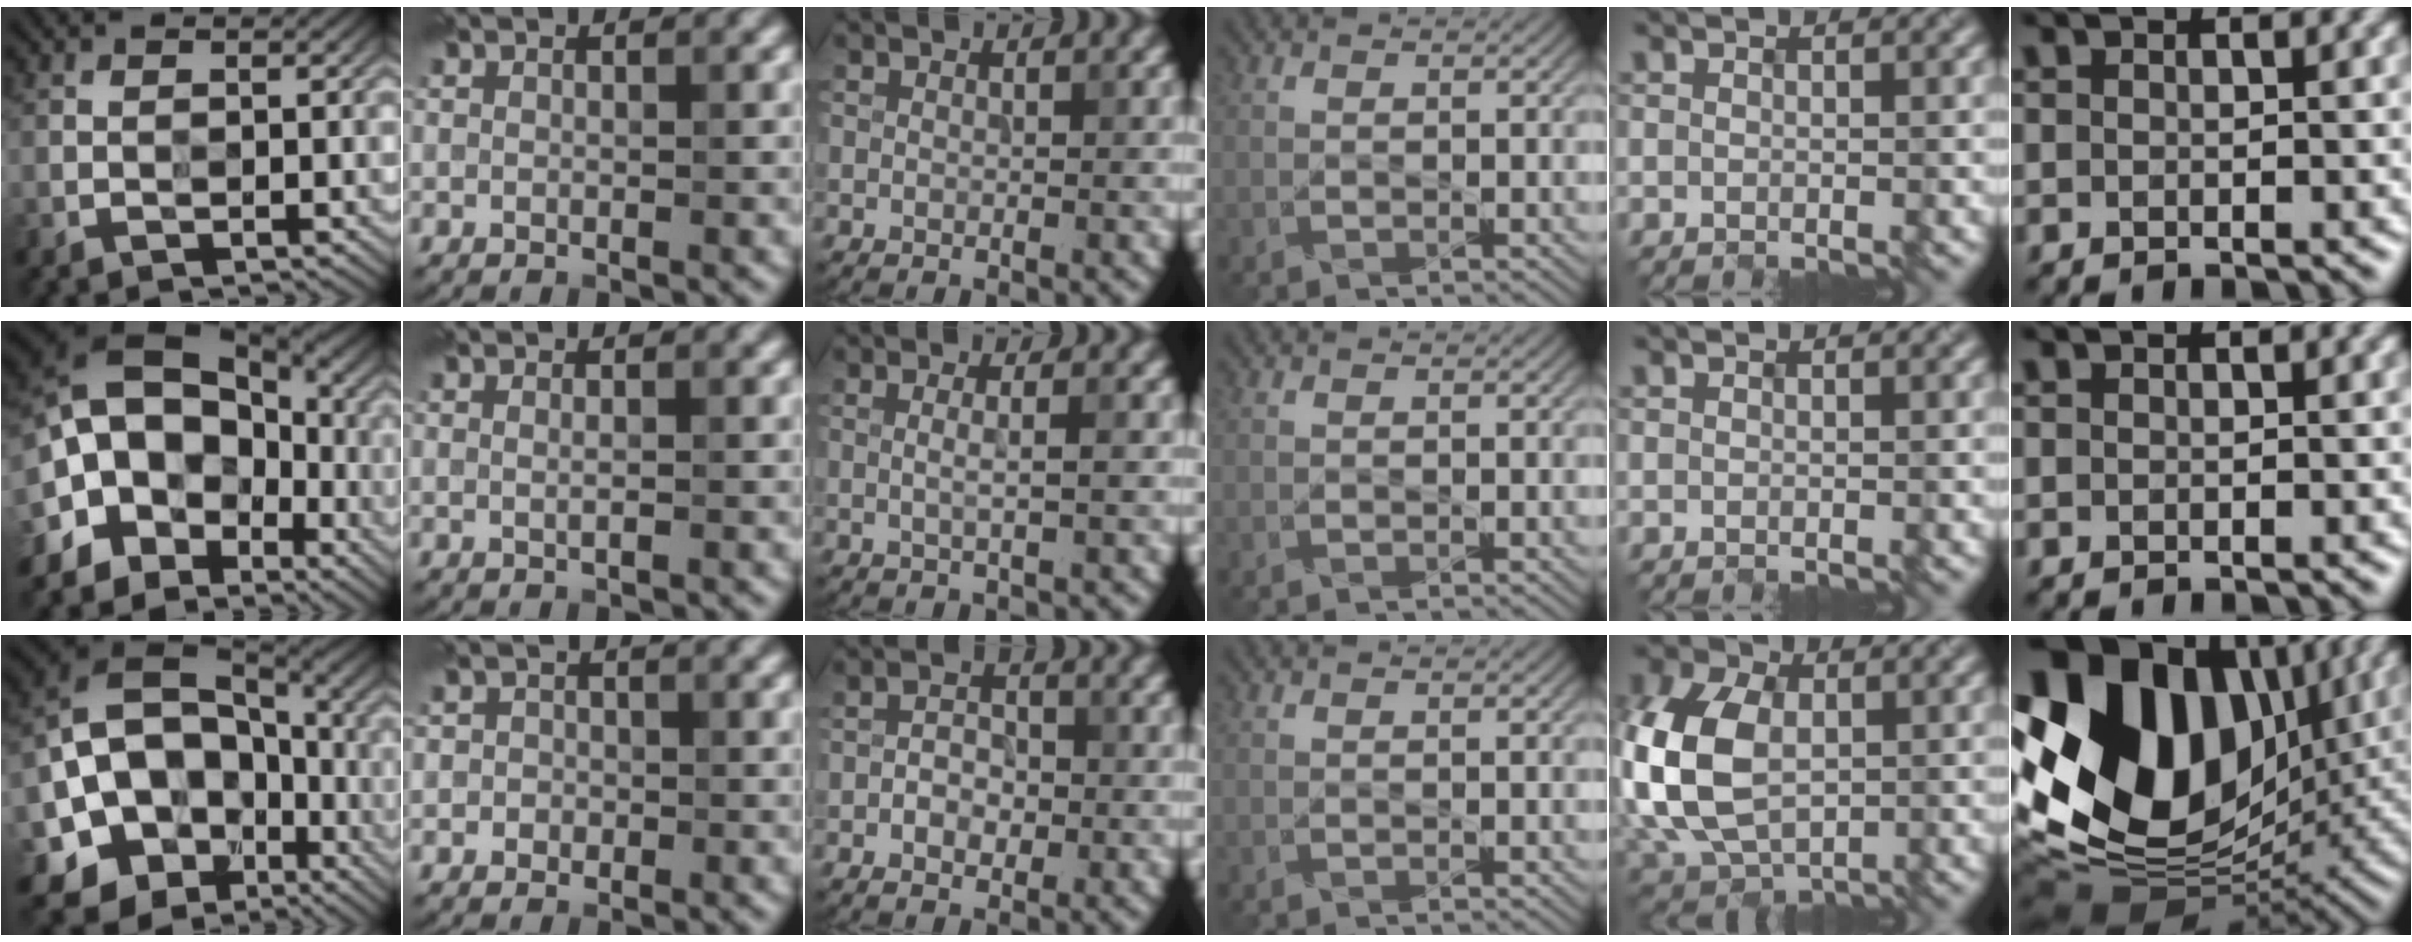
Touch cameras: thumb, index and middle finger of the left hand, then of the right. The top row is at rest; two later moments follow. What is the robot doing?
{"motion": "wipe", "object": "mirror"}